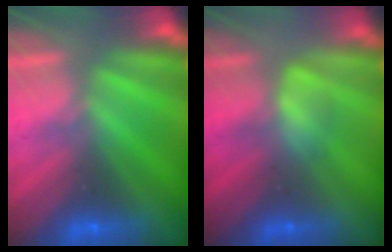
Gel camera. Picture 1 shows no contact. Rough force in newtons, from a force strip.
{"total": 2.5}